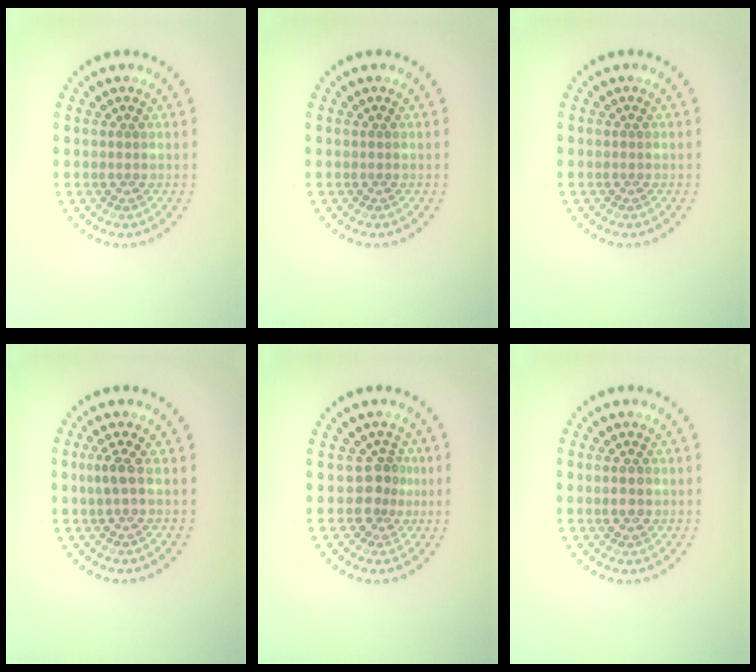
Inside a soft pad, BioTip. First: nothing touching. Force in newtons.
{"total": 0.0}
{"total": 0.0}
{"total": 1.4, "press": 1.3, "slide": 0.7}
{"total": 2.4, "press": 1.8, "slide": 1.6}
{"total": 2.0, "press": 2.0, "slide": 0.1}